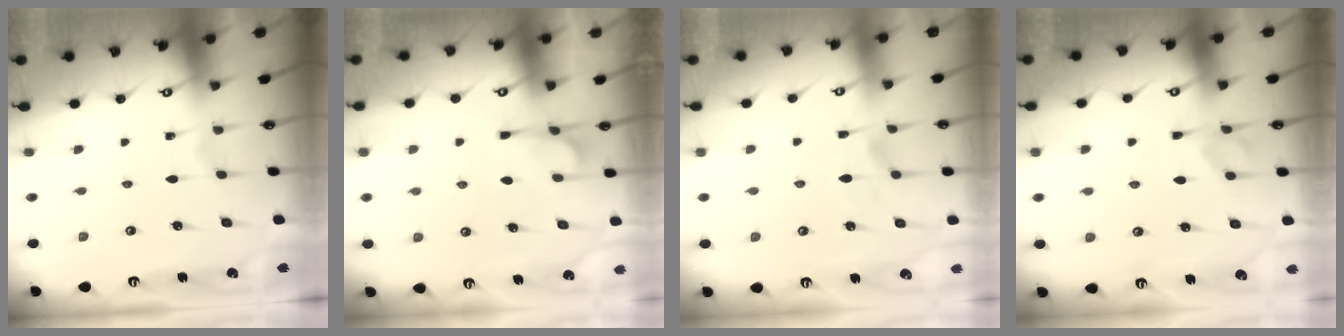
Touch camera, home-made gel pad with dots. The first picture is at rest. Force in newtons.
{"total": 4.3, "press": 4.0, "slide": 1.4}
{"total": 1.7, "press": 1.3, "slide": 1.1}
{"total": 1.9, "press": 1.7, "slide": 0.8}